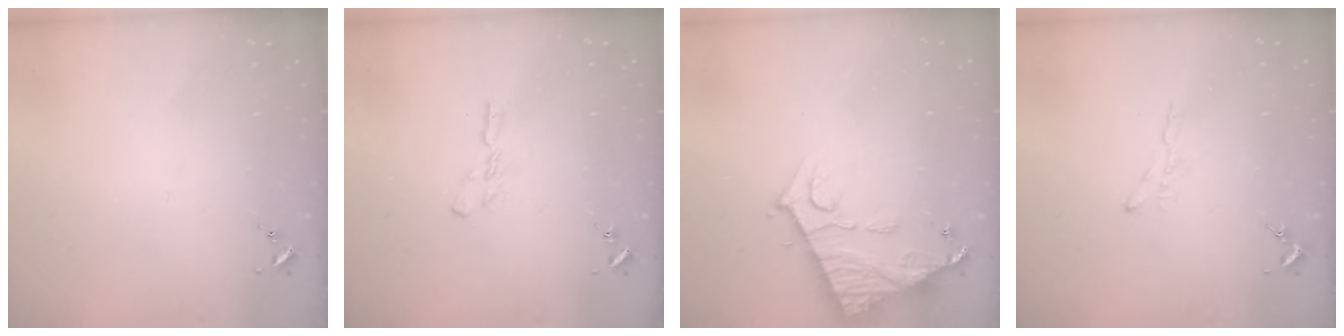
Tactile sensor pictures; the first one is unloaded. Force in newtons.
{"total": 5.6, "press": 5.5, "slide": 0.4}
{"total": 11.7, "press": 11.6, "slide": 0.8}
{"total": 3.8, "press": 3.7, "slide": 0.4}